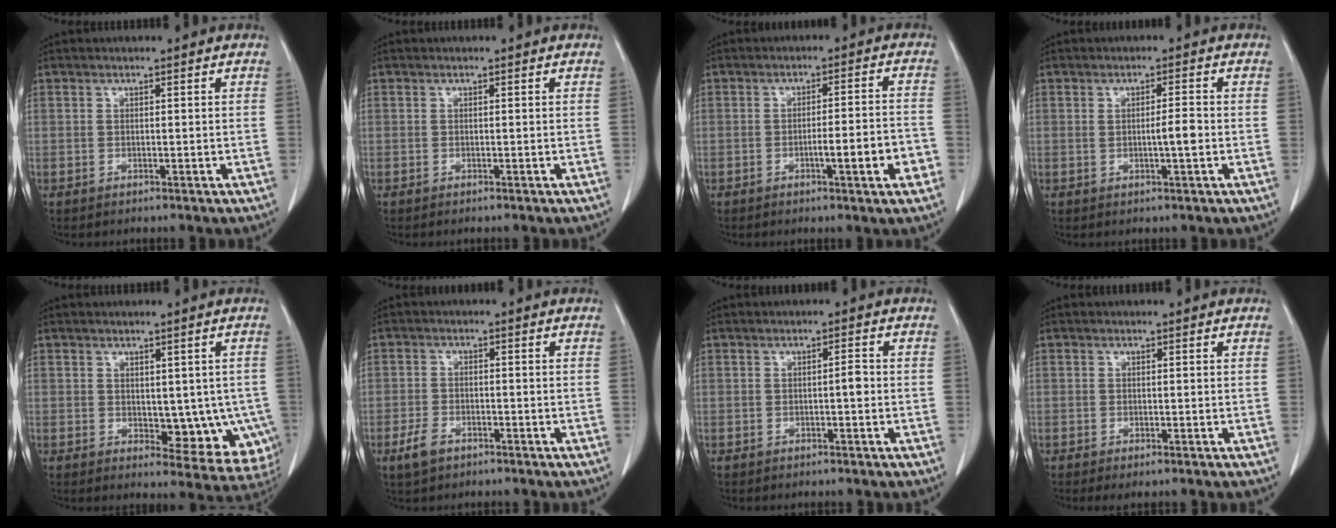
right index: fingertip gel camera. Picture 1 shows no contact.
{"total": 0.0}
{"total": 7.0, "force": [-2.7, 0.3, 6.5], "torque": [-0.089, 0.007, -0.035]}
{"total": 2.7, "force": [-0.3, 0.1, 2.7], "torque": [-0.047, -0.002, -0.006]}
{"total": 9.1, "force": [-1.3, 5.1, 7.4], "torque": [-0.063, -0.004, -0.004]}
{"total": 3.4, "force": [-2.0, 1.9, 1.9], "torque": [-0.045, 0.000, -0.031]}
{"total": 1.5, "force": [-0.3, 0.2, 1.4], "torque": [-0.021, 0.003, -0.005]}
{"total": 1.0, "force": [-0.7, 0.1, 0.8], "torque": [-0.013, -0.004, -0.010]}